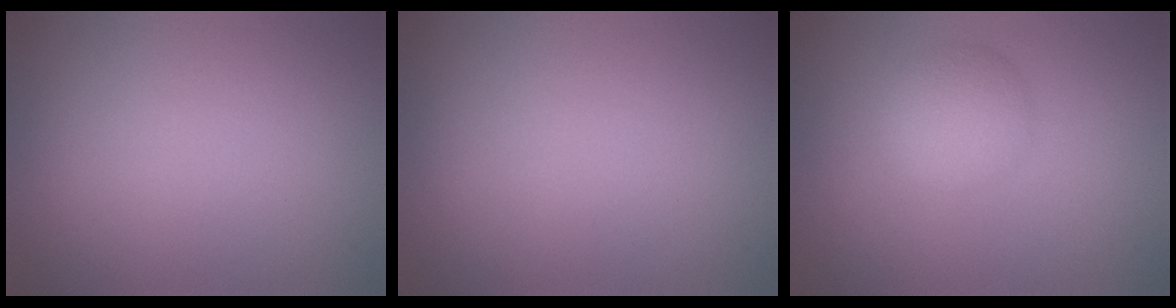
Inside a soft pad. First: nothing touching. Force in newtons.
{"total": 0.0}
{"total": 3.1, "press": 3.1, "slide": 0.0}